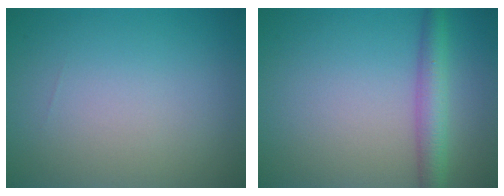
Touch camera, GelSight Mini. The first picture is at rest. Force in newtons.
{"total": 3.5, "press": 3.5, "slide": 0.1}